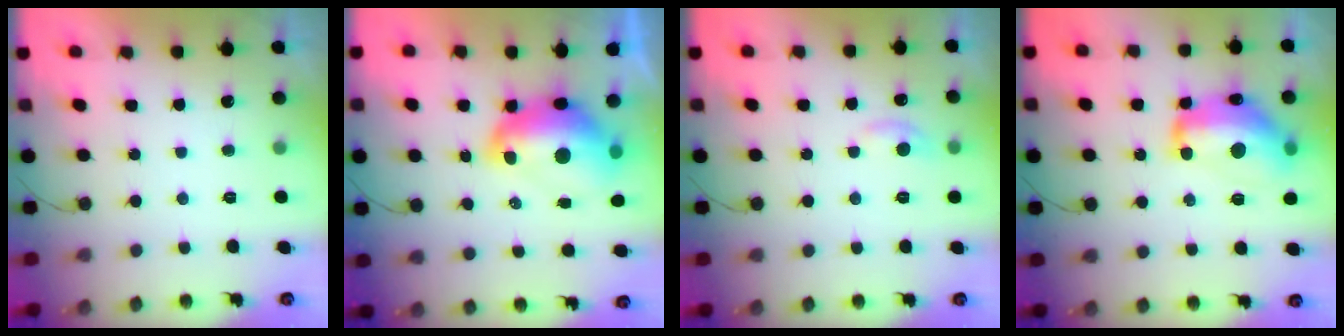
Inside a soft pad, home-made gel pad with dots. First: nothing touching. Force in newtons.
{"total": 14.9, "press": 14.8, "slide": 1.5}
{"total": 5.2, "press": 5.1, "slide": 0.7}
{"total": 17.3, "press": 17.3, "slide": 1.1}